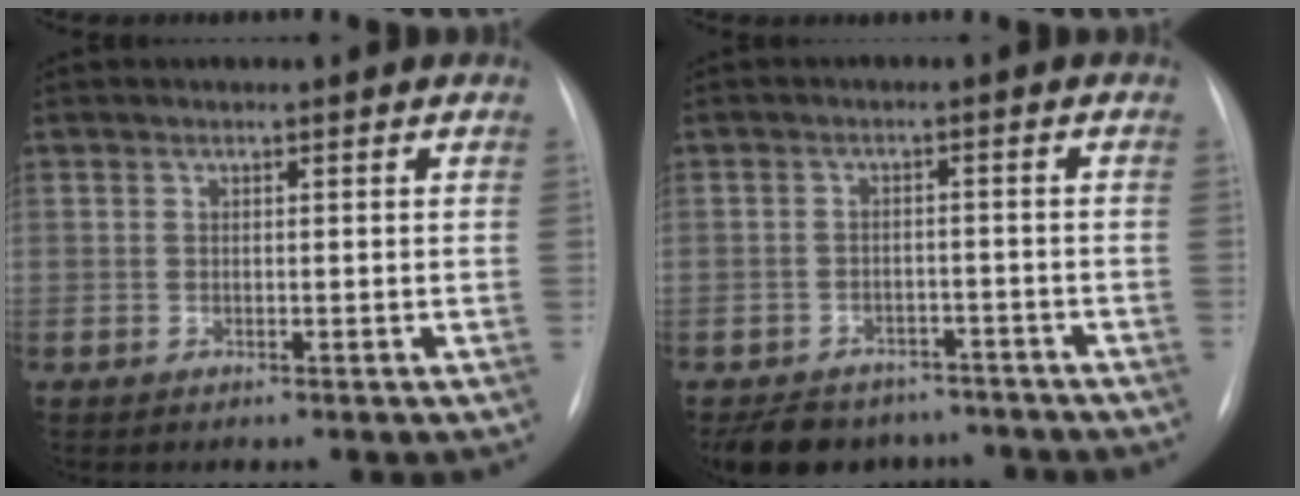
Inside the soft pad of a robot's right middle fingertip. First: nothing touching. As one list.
[{"total": 10.9, "force": [-9.0, 5.6, 2.6], "torque": [-0.040, 0.006, -0.117]}]